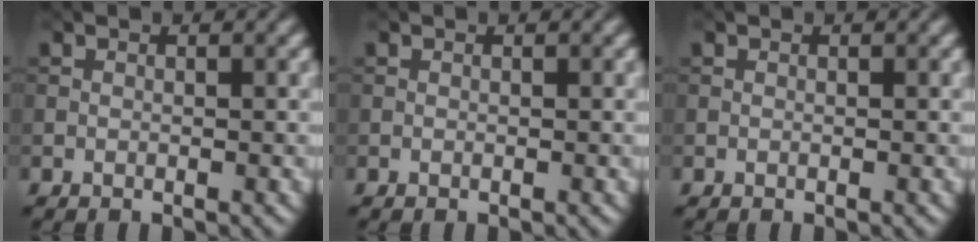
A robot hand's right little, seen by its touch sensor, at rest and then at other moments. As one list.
[{"total": 0.0}, {"total": 0.0}]